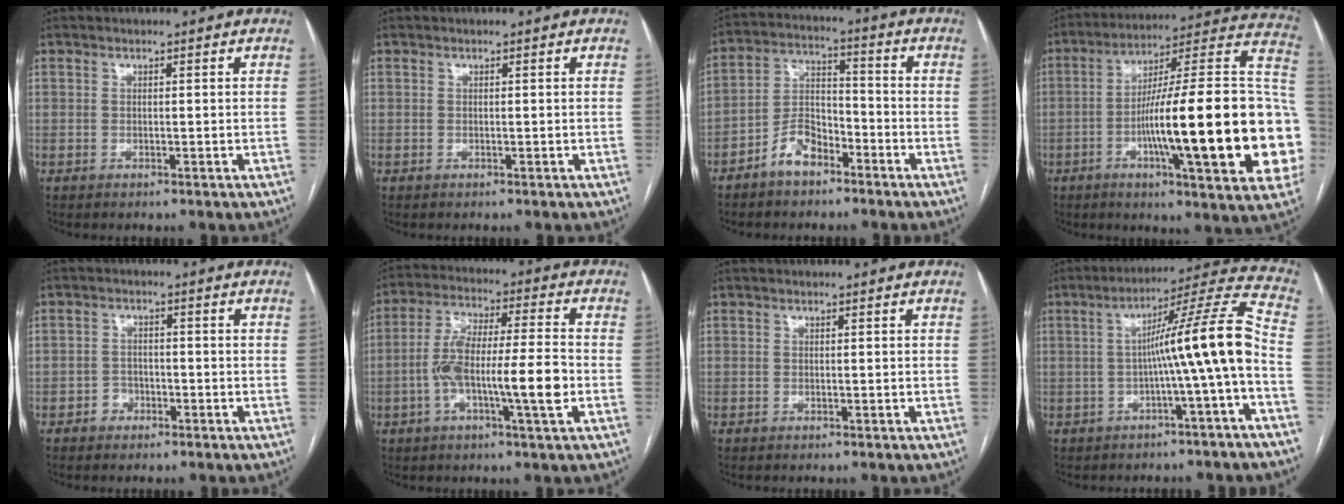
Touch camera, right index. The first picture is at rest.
{"total": 0.0}
{"total": 7.2, "force": [-4.7, 3.6, 4.1], "torque": [-0.086, 0.020, -0.091]}
{"total": 30.6, "force": [-5.0, 3.3, 30.0], "torque": [-0.350, 0.012, -0.084]}
{"total": 2.4, "force": [-1.3, 2.0, 0.5], "torque": [-0.003, 0.009, -0.027]}
{"total": 12.3, "force": [-2.9, 1.4, 11.9], "torque": [-0.221, 0.012, -0.055]}
{"total": 0.0}
{"total": 12.3, "force": [-2.2, -1.4, 12.0], "torque": [-0.172, 0.028, -0.039]}